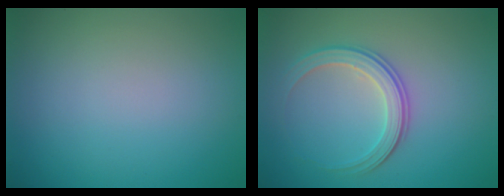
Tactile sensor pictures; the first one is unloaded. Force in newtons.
{"total": 2.9, "press": 2.7, "slide": 1.0}